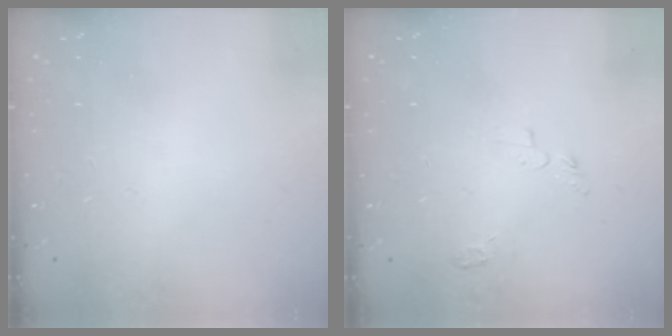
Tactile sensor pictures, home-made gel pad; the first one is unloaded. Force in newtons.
{"total": 4.0, "press": 4.0, "slide": 0.5}